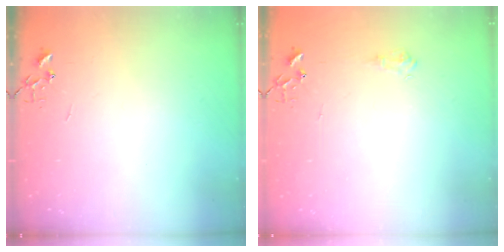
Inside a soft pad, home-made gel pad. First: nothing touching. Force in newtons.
{"total": 5.8, "press": 5.7, "slide": 0.8}